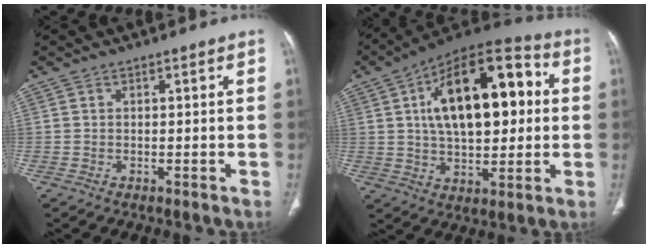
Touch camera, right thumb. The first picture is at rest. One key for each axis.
{"total": 22.7, "fx": 4.0, "fy": 11.6, "fz": 19.1, "tx": -0.265, "ty": 0.021, "tz": 0.057}